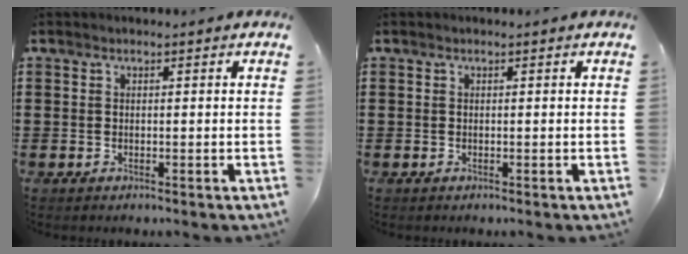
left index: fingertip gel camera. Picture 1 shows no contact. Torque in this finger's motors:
{"motor_torque": [0.00, 0.00, 0.00, 0.00]}